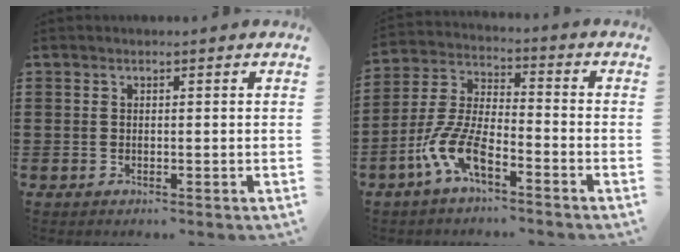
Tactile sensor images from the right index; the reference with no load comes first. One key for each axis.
{"total": 8.6, "fx": -5.4, "fy": 2.5, "fz": 6.2, "tx": -0.166, "ty": -0.011, "tz": -0.112}